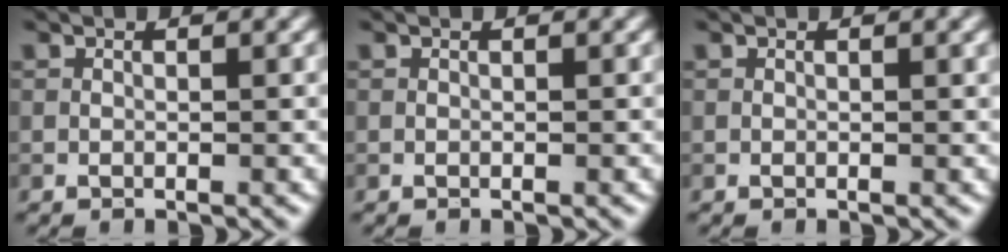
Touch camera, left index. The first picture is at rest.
{"total": 0.0}
{"total": 0.7, "force": [0.2, 0.3, 0.6], "torque": [-0.001, 0.003, 0.002]}